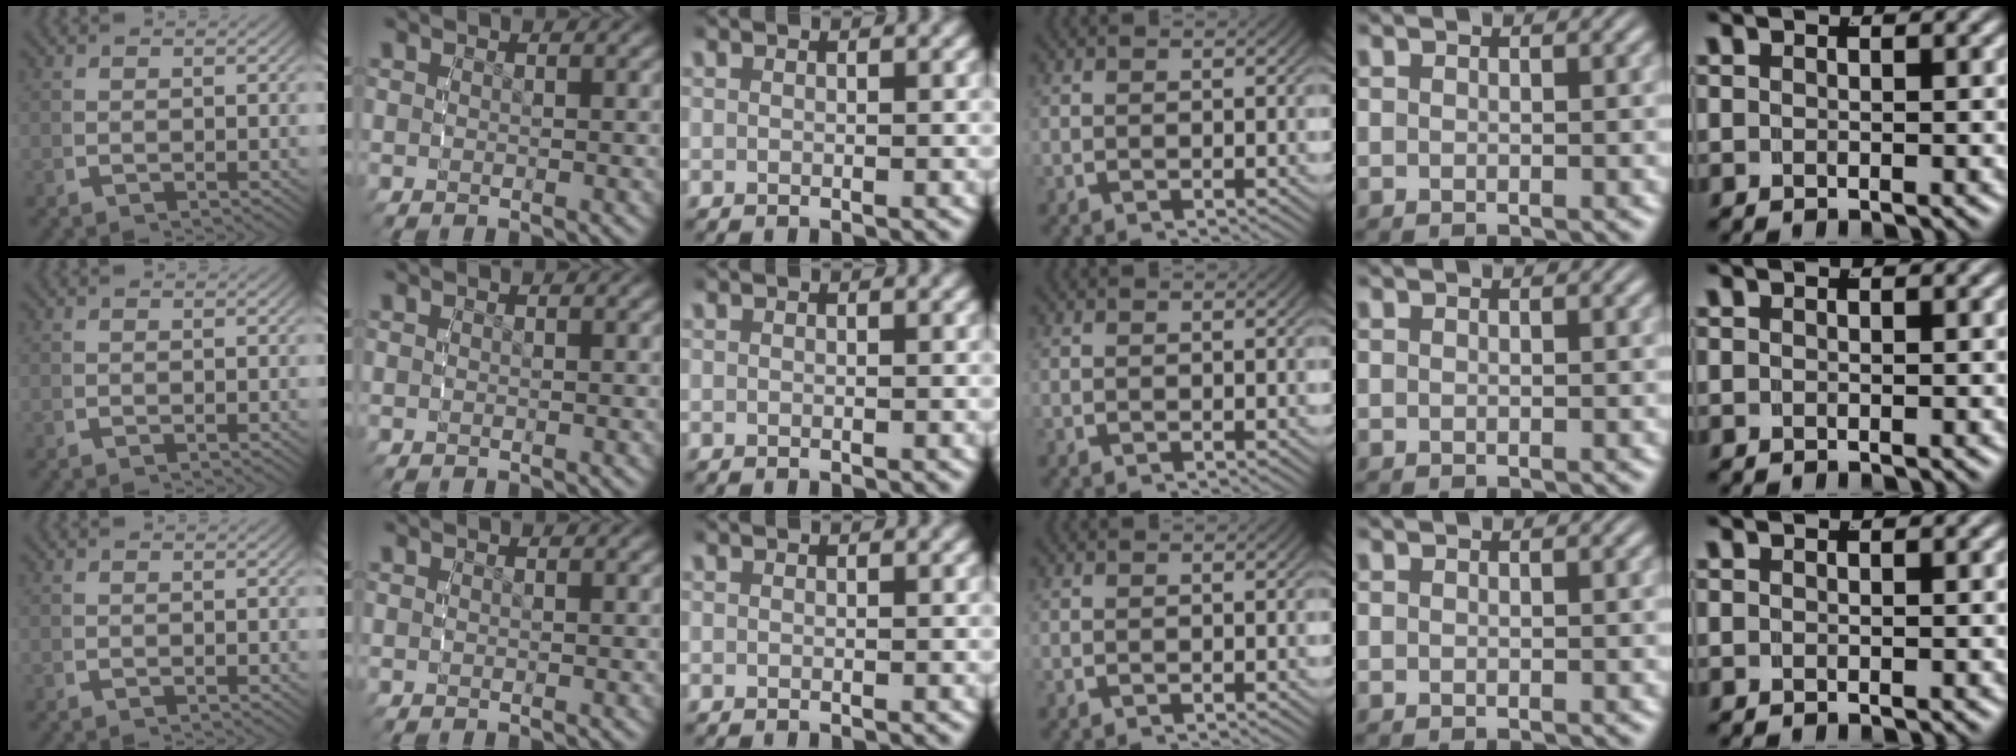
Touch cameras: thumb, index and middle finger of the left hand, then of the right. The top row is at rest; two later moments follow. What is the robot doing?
{"motion": "reach", "object": "string"}